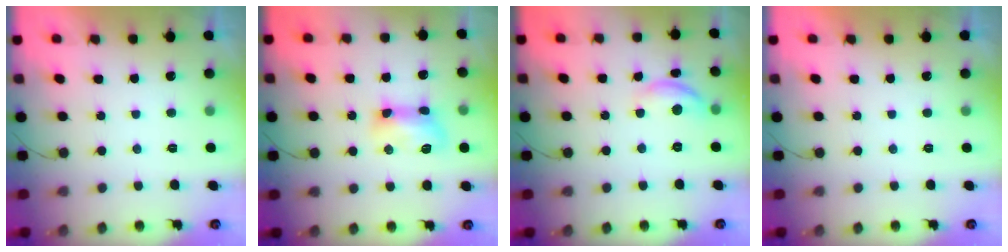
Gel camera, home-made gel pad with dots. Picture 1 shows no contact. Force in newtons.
{"total": 9.1, "press": 9.0, "slide": 1.0}
{"total": 8.8, "press": 8.8, "slide": 0.5}
{"total": 0.0}